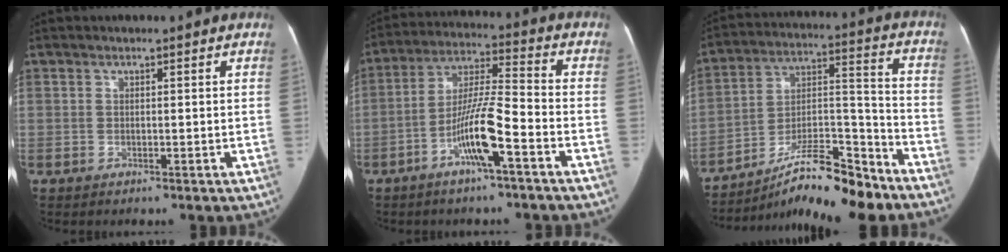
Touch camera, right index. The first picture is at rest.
{"total": 10.5, "force": [-4.8, 0.5, 9.3], "torque": [-0.181, 0.011, -0.090]}
{"total": 16.7, "force": [-13.7, 2.0, 9.2], "torque": [-0.152, 0.022, -0.230]}